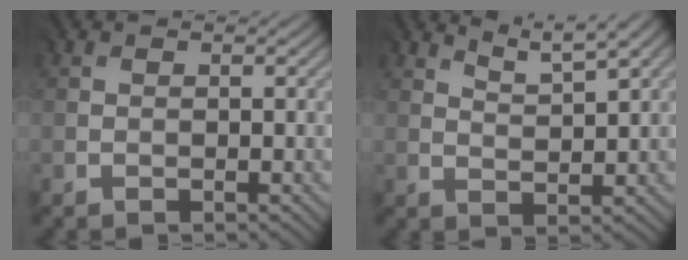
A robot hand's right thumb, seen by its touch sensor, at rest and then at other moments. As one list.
[{"total": 3.9, "force": [3.4, 0.1, 2.0], "torque": [-0.045, 0.006, 0.073]}]